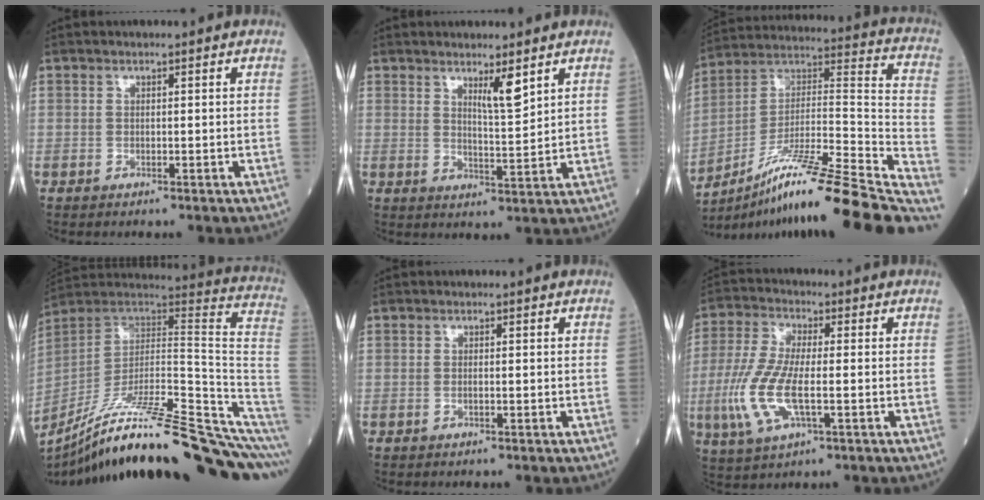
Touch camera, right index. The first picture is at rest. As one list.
[{"total": 4.3, "force": [2.8, 0.2, 3.3], "torque": [-0.057, -0.011, 0.050]}, {"total": 28.8, "force": [-22.0, 0.8, 18.6], "torque": [-0.215, 0.005, -0.351]}, {"total": 29.0, "force": [-22.3, 0.5, 18.5], "torque": [-0.176, 0.002, -0.340]}, {"total": 0.6, "force": [-0.1, 0.1, 0.5], "torque": [-0.012, -0.001, -0.002]}, {"total": 10.5, "force": [-2.2, 3.0, 9.9], "torque": [-0.224, -0.009, -0.042]}]